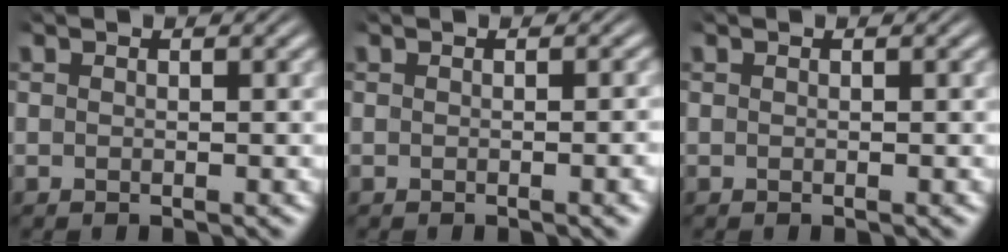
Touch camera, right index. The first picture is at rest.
{"total": 0.7, "force": [-0.4, -0.2, 0.5], "torque": [-0.007, 0.006, -0.008]}
{"total": 0.0}